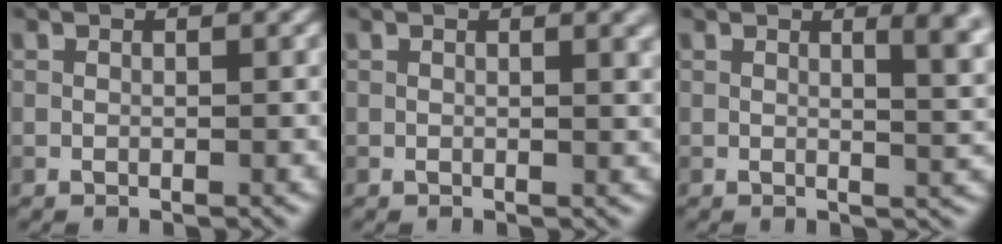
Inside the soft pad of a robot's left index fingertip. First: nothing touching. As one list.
[{"total": 2.2, "force": [0.9, 0.9, 1.8], "torque": [-0.009, 0.006, 0.009]}, {"total": 4.0, "force": [1.5, 1.5, 3.4], "torque": [-0.020, 0.008, 0.018]}]